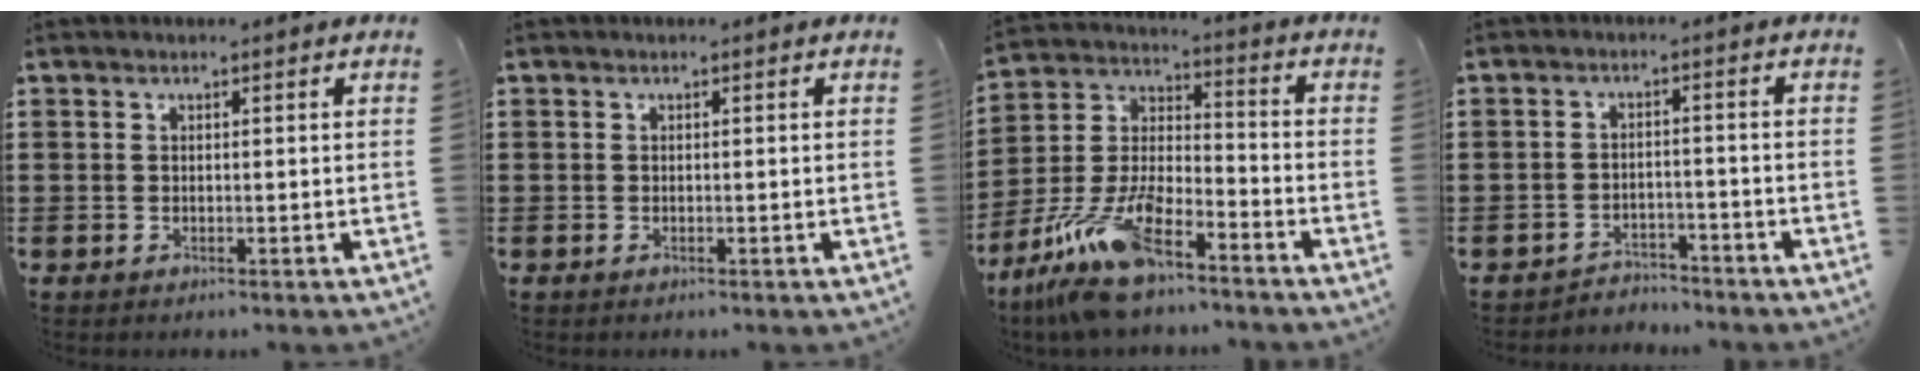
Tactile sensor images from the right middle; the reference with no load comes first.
{"total": 0.0}
{"total": 12.1, "force": [-9.6, 2.7, 6.8], "torque": [-0.156, 0.008, -0.191]}
{"total": 2.9, "force": [-2.8, 0.4, -0.1], "torque": [-0.007, 0.000, -0.062]}